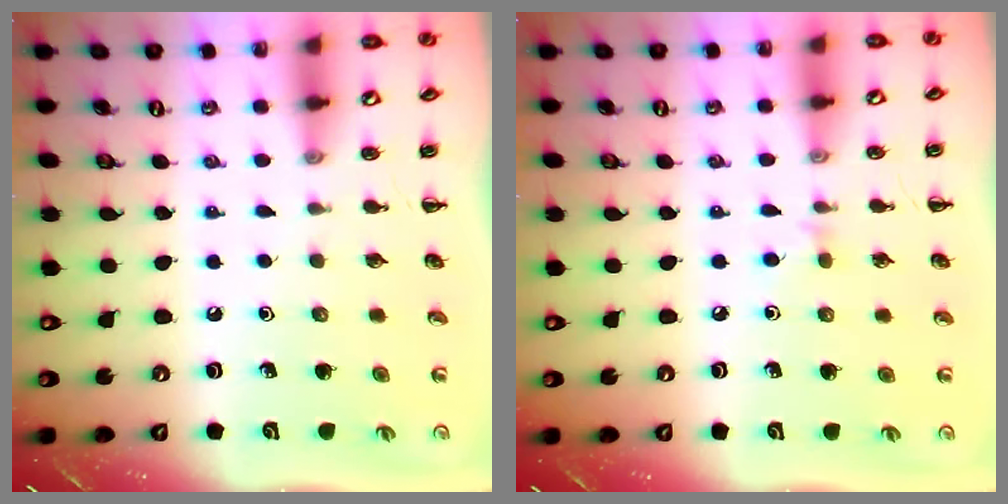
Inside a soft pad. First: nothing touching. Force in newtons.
{"total": 3.5, "press": 3.2, "slide": 1.5}